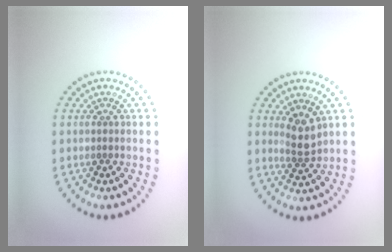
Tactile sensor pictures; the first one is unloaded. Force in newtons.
{"total": 2.3, "press": 1.9, "slide": 1.3}